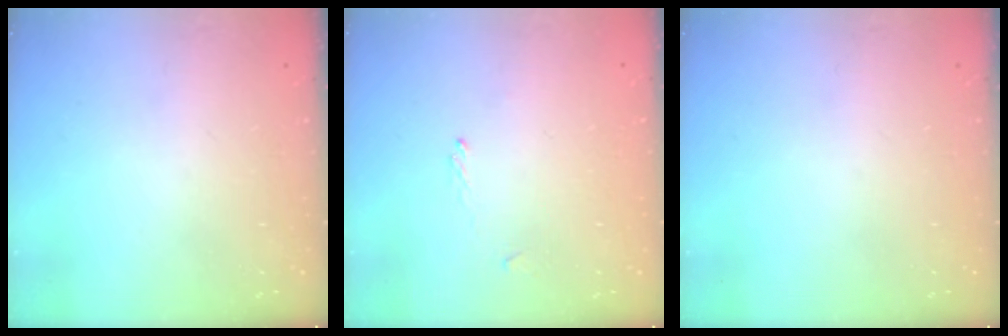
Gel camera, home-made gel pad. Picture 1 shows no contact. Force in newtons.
{"total": 1.1, "press": 1.0, "slide": 0.5}
{"total": 0.0}